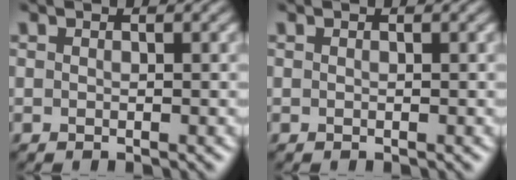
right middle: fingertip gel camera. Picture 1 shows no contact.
{"total": 0.0}